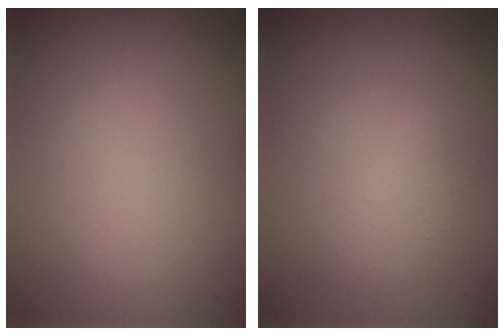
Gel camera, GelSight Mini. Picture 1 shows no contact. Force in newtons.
{"total": 1.8, "press": 1.8, "slide": 0.1}